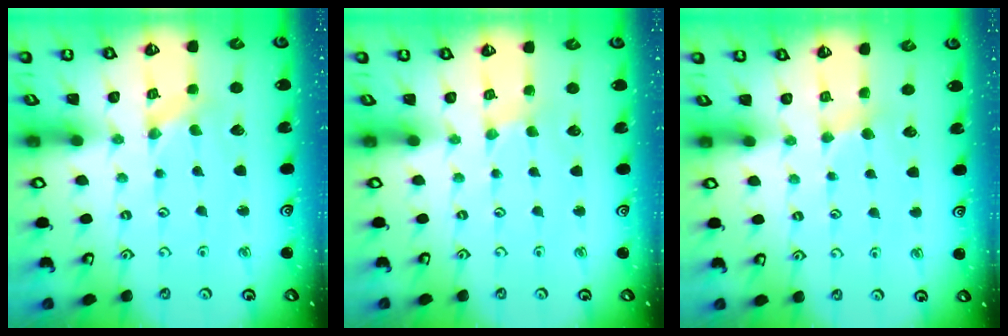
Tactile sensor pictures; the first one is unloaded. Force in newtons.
{"total": 1.5, "press": 1.5, "slide": 0.3}
{"total": 2.8, "press": 2.7, "slide": 0.4}